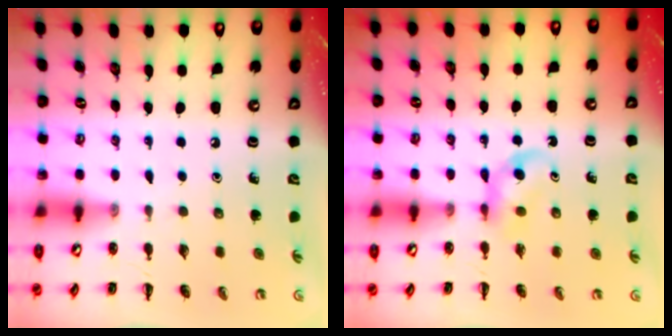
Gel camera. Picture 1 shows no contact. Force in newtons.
{"total": 3.5, "press": 3.1, "slide": 1.6}